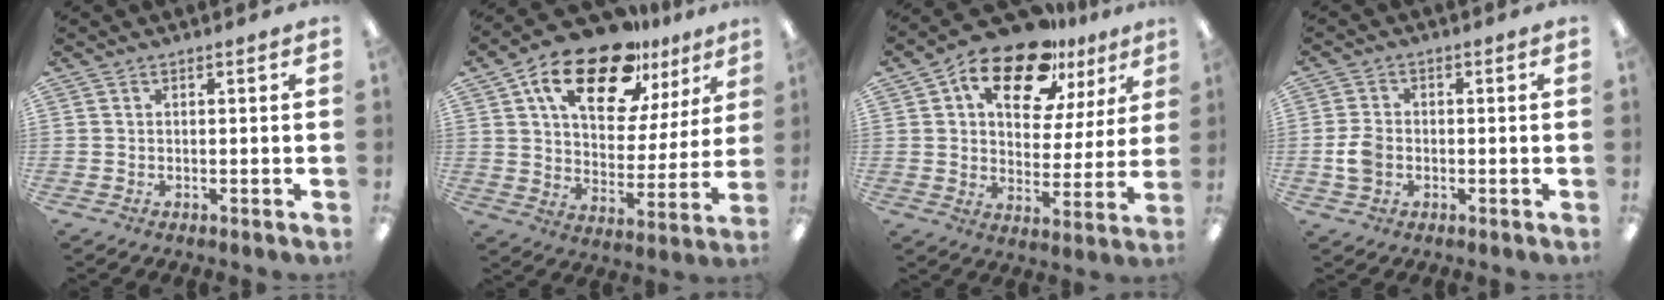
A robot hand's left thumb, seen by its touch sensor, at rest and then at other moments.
{"total": 20.6, "force": [13.5, 9.7, 12.2], "torque": [-0.204, -0.068, 0.231]}
{"total": 17.8, "force": [11.8, 8.5, 10.3], "torque": [-0.172, -0.059, 0.203]}
{"total": 5.1, "force": [-0.9, 4.0, 3.1], "torque": [-0.057, 0.003, -0.018]}